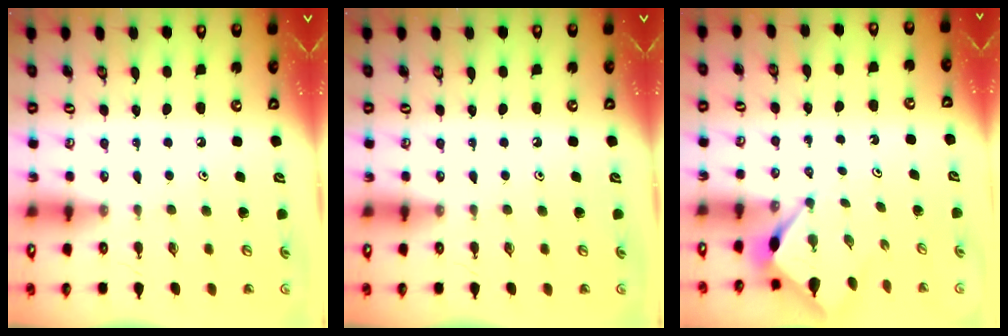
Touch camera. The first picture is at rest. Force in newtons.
{"total": 0.0}
{"total": 2.9, "press": 2.9, "slide": 0.3}